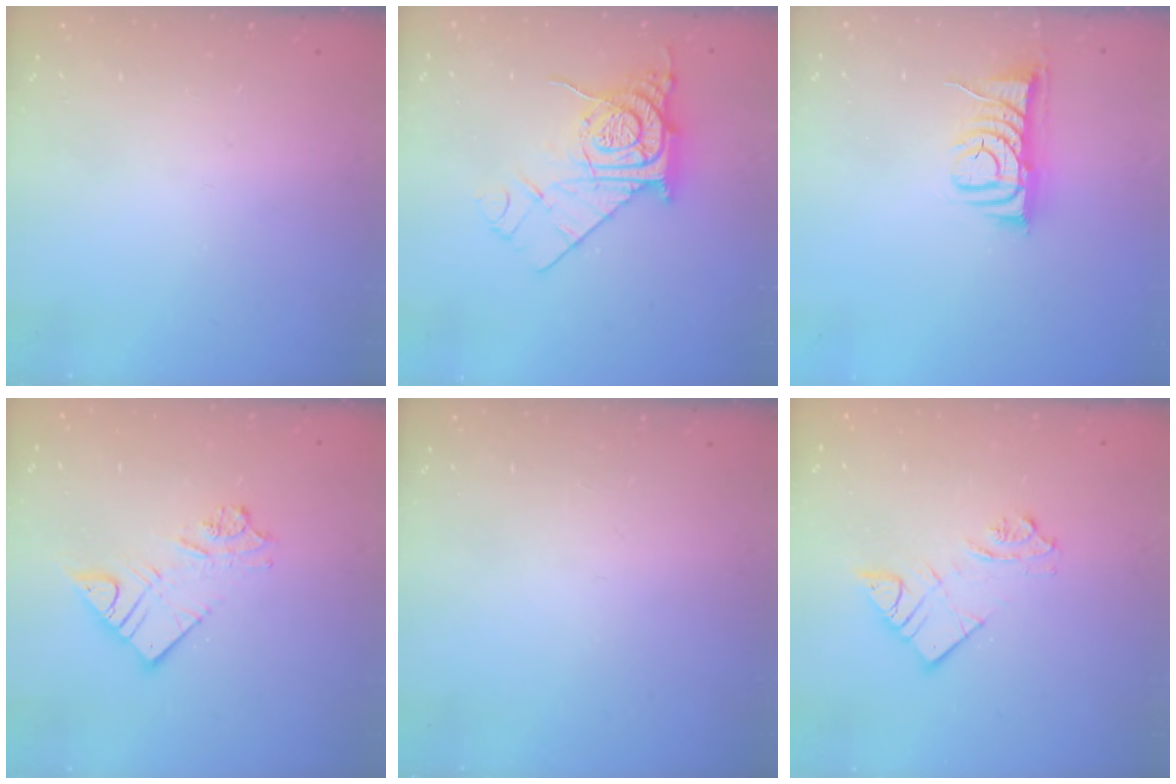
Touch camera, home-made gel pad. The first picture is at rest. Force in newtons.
{"total": 12.4, "press": 12.3, "slide": 0.9}
{"total": 9.0, "press": 8.9, "slide": 0.5}
{"total": 10.8, "press": 10.8, "slide": 1.1}
{"total": 0.0}
{"total": 9.8, "press": 9.7, "slide": 0.9}